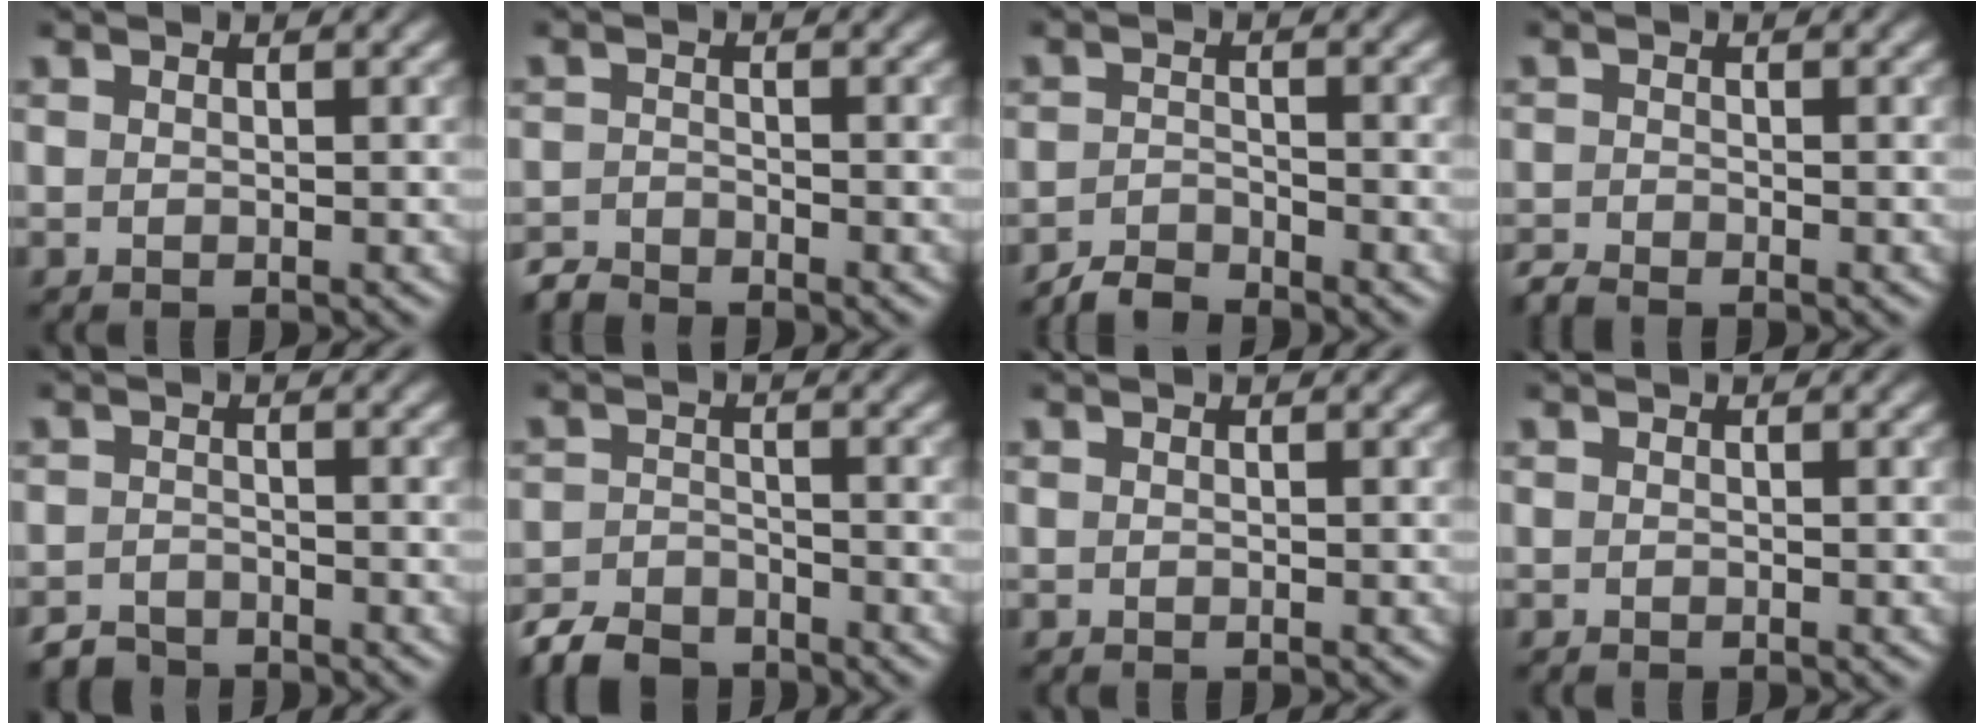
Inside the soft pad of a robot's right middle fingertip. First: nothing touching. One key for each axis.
{"total": 2.1, "fx": -2.1, "fy": 0.3, "fz": 0.2, "tx": -0.003, "ty": -0.004, "tz": -0.048}
{"total": 2.2, "fx": -2.1, "fy": 0.2, "fz": 0.3, "tx": -0.004, "ty": 0.001, "tz": -0.047}
{"total": 1.5, "fx": -1.5, "fy": 0.1, "fz": 0.4, "tx": -0.008, "ty": -0.009, "tz": -0.035}
{"total": 2.1, "fx": -2.0, "fy": 0.5, "fz": 0.1, "tx": 0.001, "ty": 0.001, "tz": -0.040}
{"total": 4.5, "fx": -4.0, "fy": 1.7, "fz": 1.4, "tx": -0.022, "ty": -0.008, "tz": -0.081}
{"total": 0.0}
{"total": 0.0}